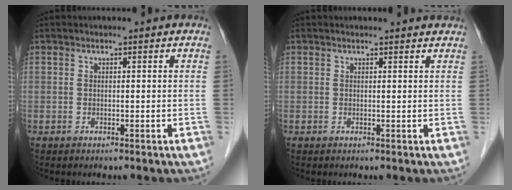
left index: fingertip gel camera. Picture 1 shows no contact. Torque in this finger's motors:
{"motor_torque": [0.14, -0.10, -0.04, -0.02]}